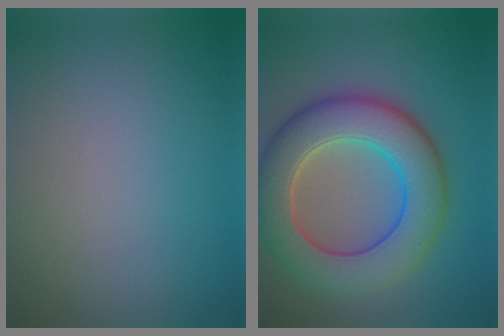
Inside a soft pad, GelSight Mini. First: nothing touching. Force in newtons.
{"total": 9.8, "press": 9.7, "slide": 0.7}